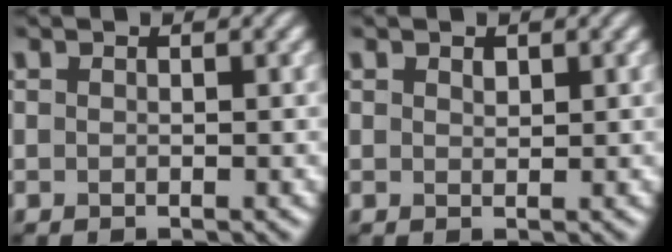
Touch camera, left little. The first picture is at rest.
{"total": 0.7, "force": [0.5, 0.4, 0.4], "torque": [-0.008, -0.002, 0.010]}